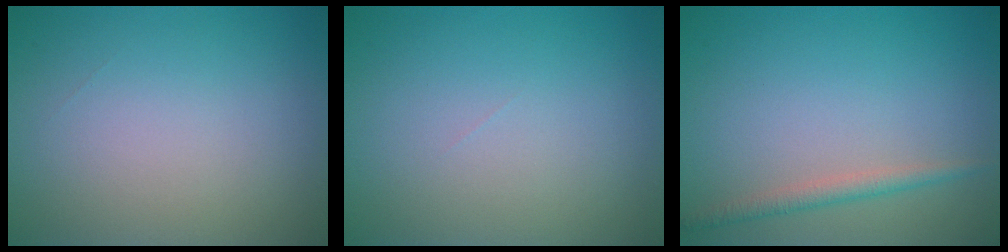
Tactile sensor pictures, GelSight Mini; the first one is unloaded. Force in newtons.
{"total": 0.0}
{"total": 1.7, "press": 1.7, "slide": 0.1}